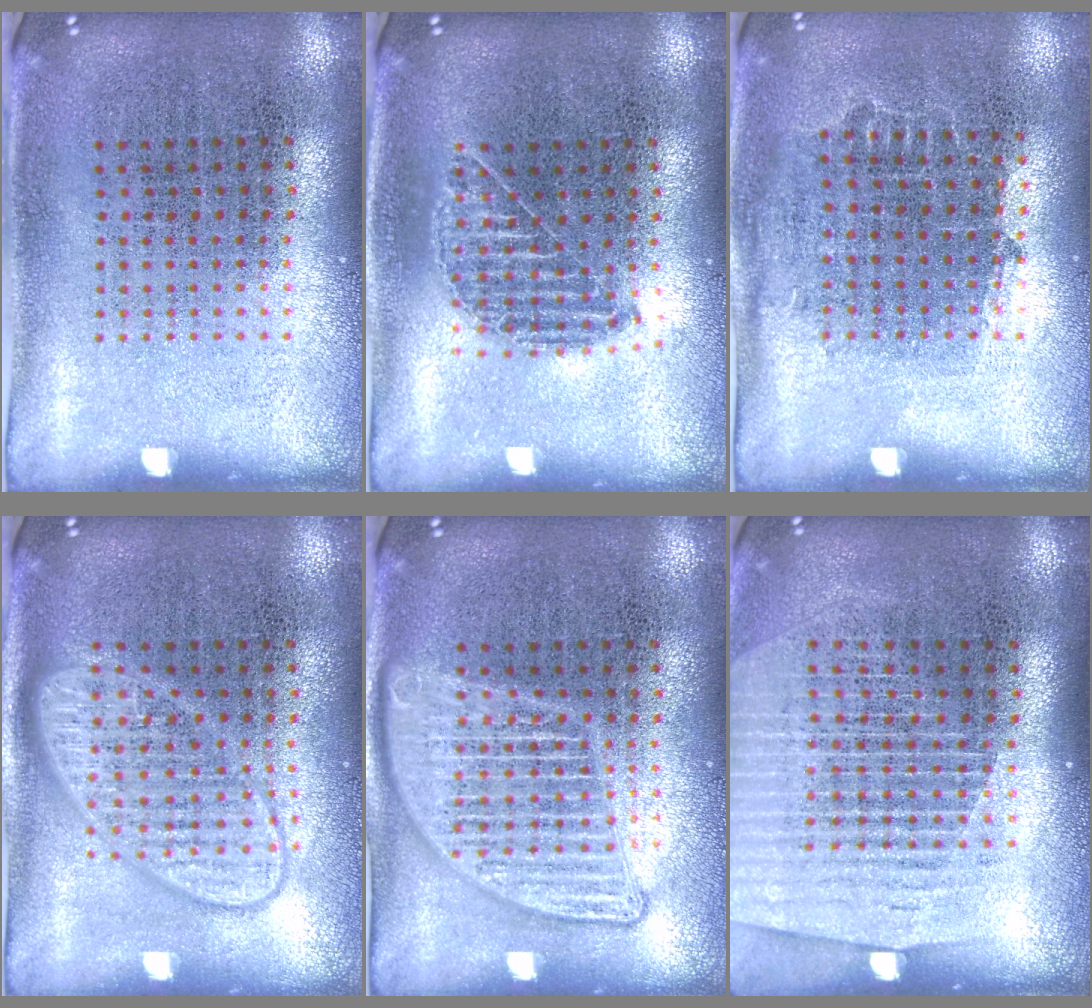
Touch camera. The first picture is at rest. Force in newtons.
{"total": 1.0, "press": 0.9, "slide": 0.3}
{"total": 0.8, "press": 0.7, "slide": 0.3}
{"total": 2.8, "press": 2.8, "slide": 0.5}
{"total": 2.1, "press": 2.1, "slide": 0.2}
{"total": 1.5, "press": 1.4, "slide": 0.5}